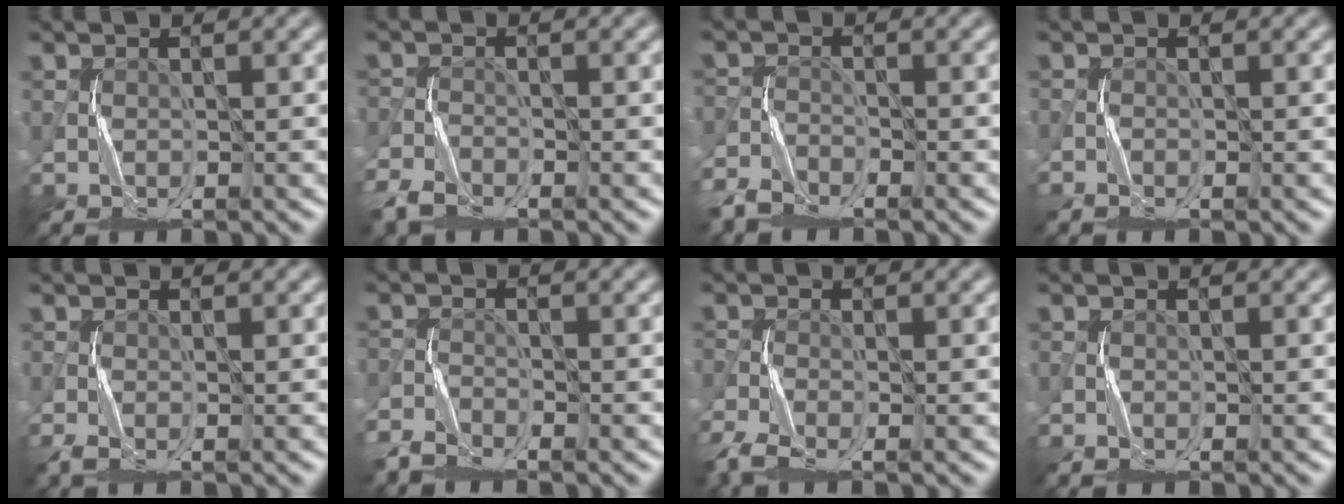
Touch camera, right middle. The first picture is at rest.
{"total": 3.9, "force": [-3.2, 1.5, 1.5], "torque": [-0.038, -0.009, -0.071]}
{"total": 3.5, "force": [-3.3, 1.0, 0.7], "torque": [-0.017, -0.011, -0.073]}
{"total": 1.2, "force": [-1.1, 0.2, 0.4], "torque": [-0.012, -0.003, -0.024]}
{"total": 1.8, "force": [-1.3, 0.4, 1.2], "torque": [-0.036, -0.006, -0.027]}
{"total": 3.3, "force": [-3.2, 0.6, 0.6], "torque": [-0.017, -0.011, -0.071]}
{"total": 3.7, "force": [-3.0, 0.9, 1.9], "torque": [-0.053, -0.012, -0.071]}
{"total": 0.9, "force": [-0.8, 0.1, 0.3], "torque": [-0.009, -0.002, -0.017]}